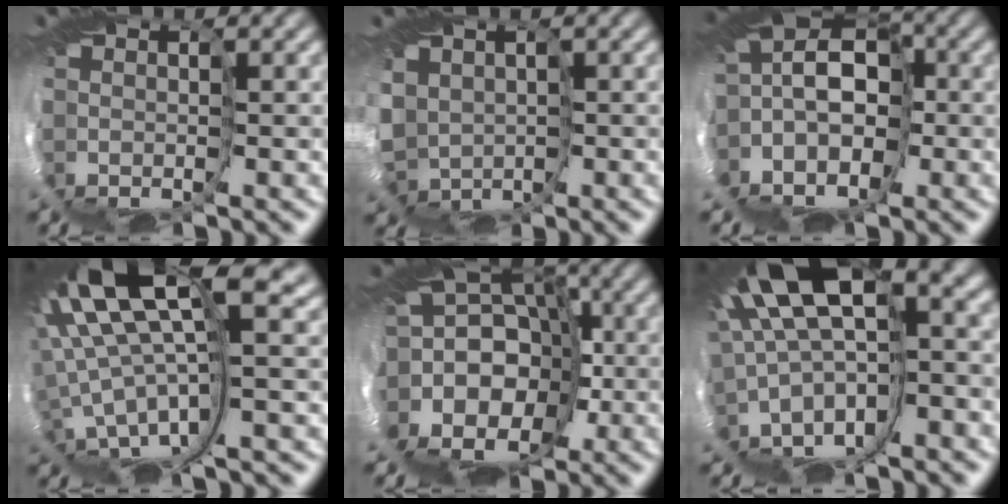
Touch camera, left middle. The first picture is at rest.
{"total": 5.7, "force": [-1.1, 4.6, 3.1], "torque": [-0.123, -0.019, -0.030]}
{"total": 5.2, "force": [-2.6, 3.5, 2.8], "torque": [-0.065, 0.018, -0.059]}
{"total": 10.2, "force": [4.0, 1.0, 9.4], "torque": [-0.237, 0.007, 0.086]}
{"total": 9.8, "force": [-2.3, 7.2, 6.3], "torque": [-0.140, 0.030, -0.063]}
{"total": 9.8, "force": [1.4, 2.5, 9.4], "torque": [-0.200, 0.004, 0.056]}